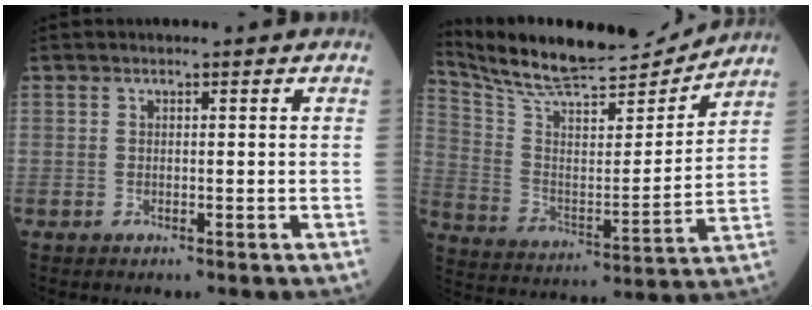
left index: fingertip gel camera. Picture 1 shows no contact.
{"total": 19.0, "force": [17.8, 1.9, 6.3], "torque": [-0.128, -0.011, 0.293]}